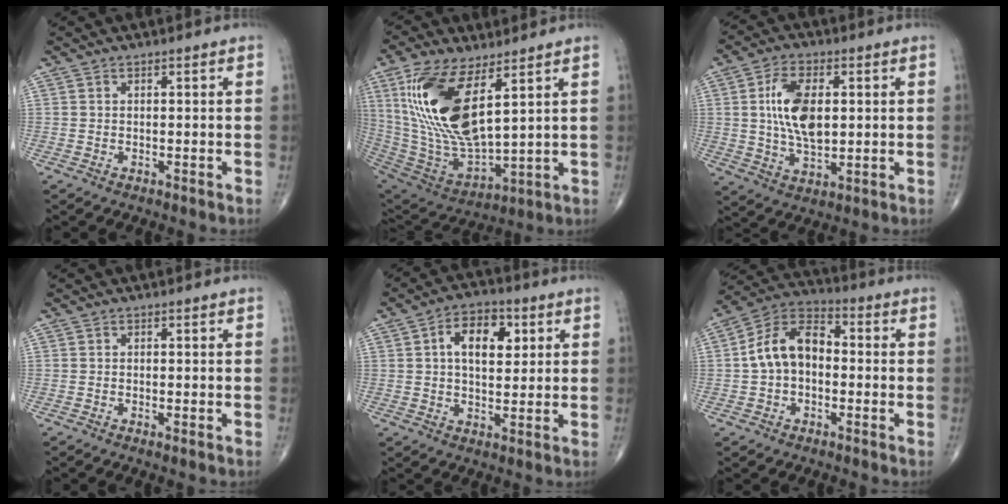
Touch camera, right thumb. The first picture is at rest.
{"total": 21.0, "force": [7.6, 8.6, 17.6], "torque": [-0.357, -0.038, 0.158]}
{"total": 11.7, "force": [1.7, 6.3, 9.7], "torque": [-0.173, -0.005, 0.034]}
{"total": 0.7, "force": [-0.4, 0.1, 0.6], "torque": [-0.014, -0.002, -0.006]}
{"total": 9.7, "force": [2.6, 5.7, 7.4], "torque": [-0.097, 0.003, 0.037]}
{"total": 11.5, "force": [-0.4, 7.8, 8.5], "torque": [-0.140, 0.038, -0.023]}